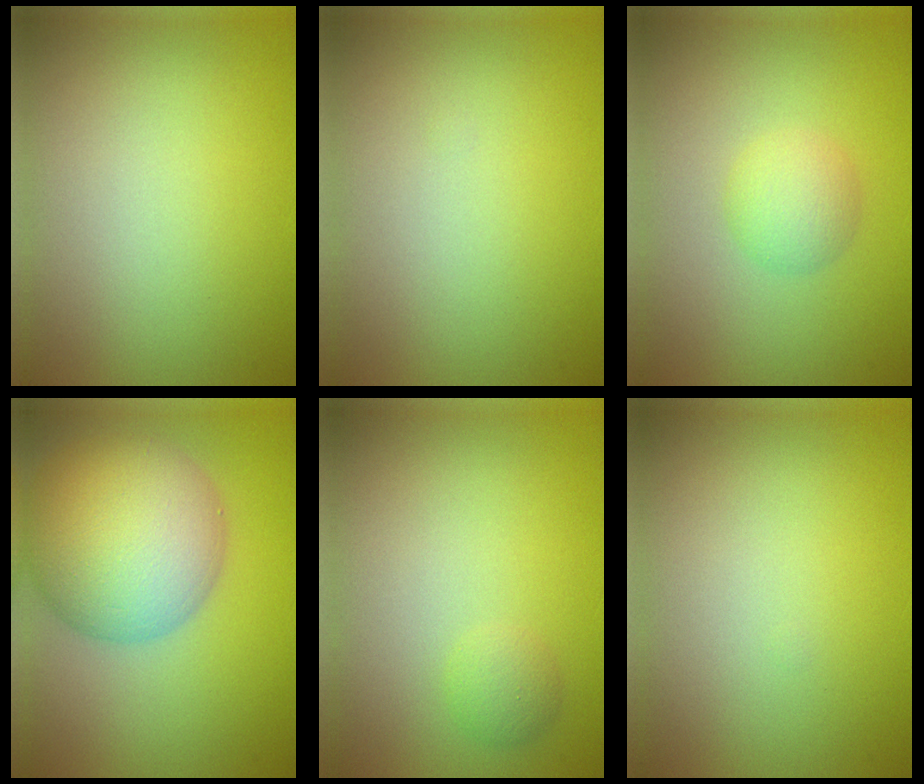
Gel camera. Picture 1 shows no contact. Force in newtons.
{"total": 0.0}
{"total": 2.4, "press": 2.4, "slide": 0.1}
{"total": 10.7, "press": 10.7, "slide": 0.3}
{"total": 1.2, "press": 1.2, "slide": 0.1}
{"total": 0.0}